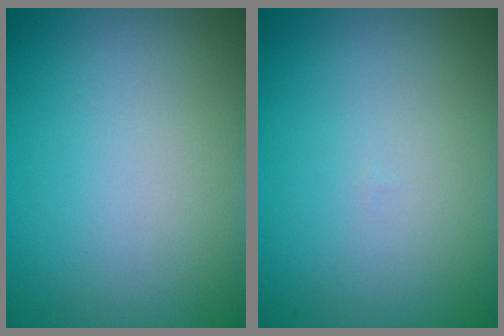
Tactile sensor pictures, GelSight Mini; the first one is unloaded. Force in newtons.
{"total": 0.0}